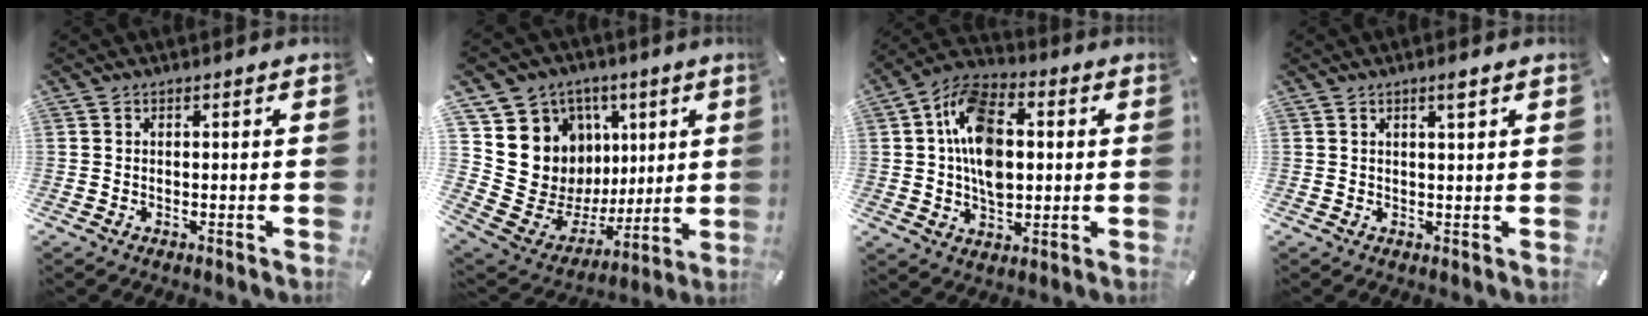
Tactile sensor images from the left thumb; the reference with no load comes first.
{"total": 14.1, "force": [3.8, 13.4, 2.4], "torque": [-0.024, -0.056, 0.104]}
{"total": 14.2, "force": [1.1, 10.2, 9.9], "torque": [-0.187, 0.018, 0.021]}
{"total": 2.3, "force": [1.4, 0.2, 1.8], "torque": [-0.037, 0.002, 0.023]}